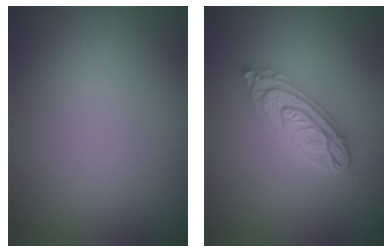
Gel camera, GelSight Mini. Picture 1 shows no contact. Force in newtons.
{"total": 4.1, "press": 4.1, "slide": 0.7}